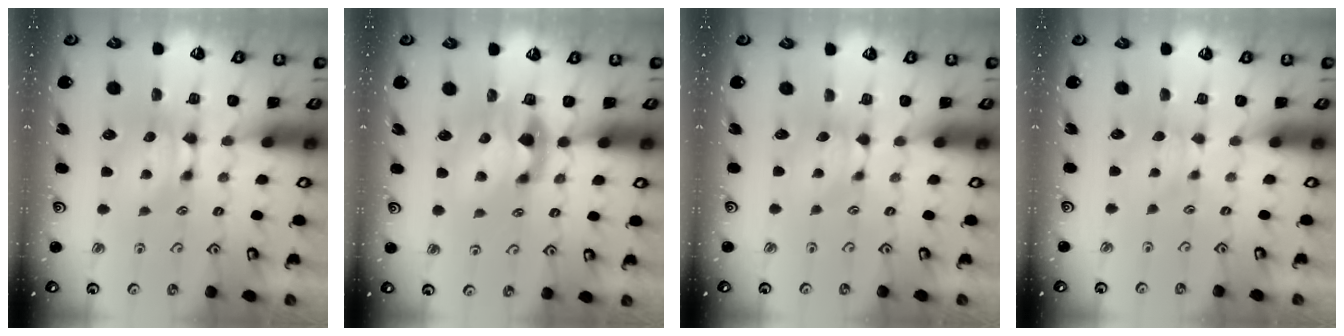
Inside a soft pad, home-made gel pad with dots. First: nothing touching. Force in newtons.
{"total": 2.8, "press": 2.5, "slide": 1.3}
{"total": 1.3, "press": 1.2, "slide": 0.6}
{"total": 2.5, "press": 2.5, "slide": 0.5}